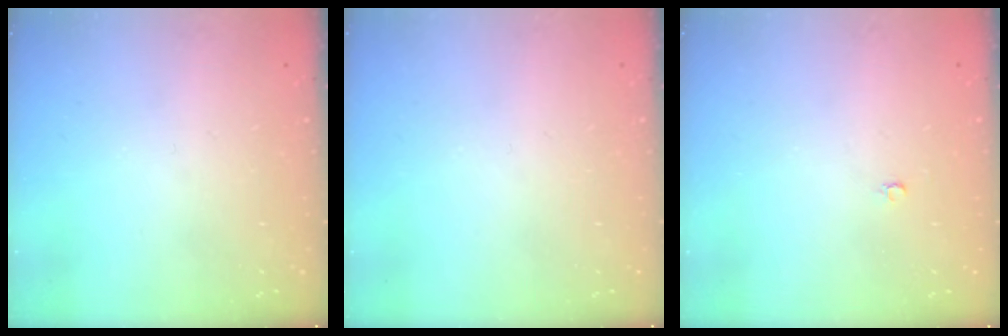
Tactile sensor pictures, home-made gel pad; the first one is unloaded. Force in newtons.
{"total": 0.0}
{"total": 2.0, "press": 2.0, "slide": 0.4}